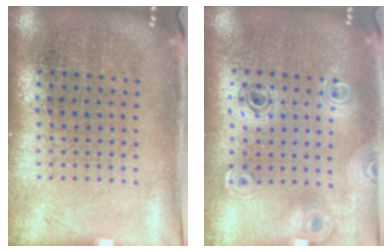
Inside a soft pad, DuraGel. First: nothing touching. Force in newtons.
{"total": 0.9, "press": 0.9, "slide": 0.1}